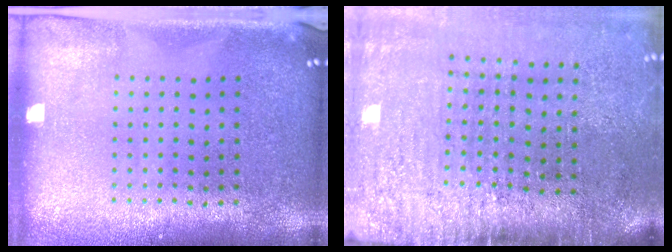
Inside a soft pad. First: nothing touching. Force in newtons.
{"total": 4.6, "press": 3.8, "slide": 2.7}